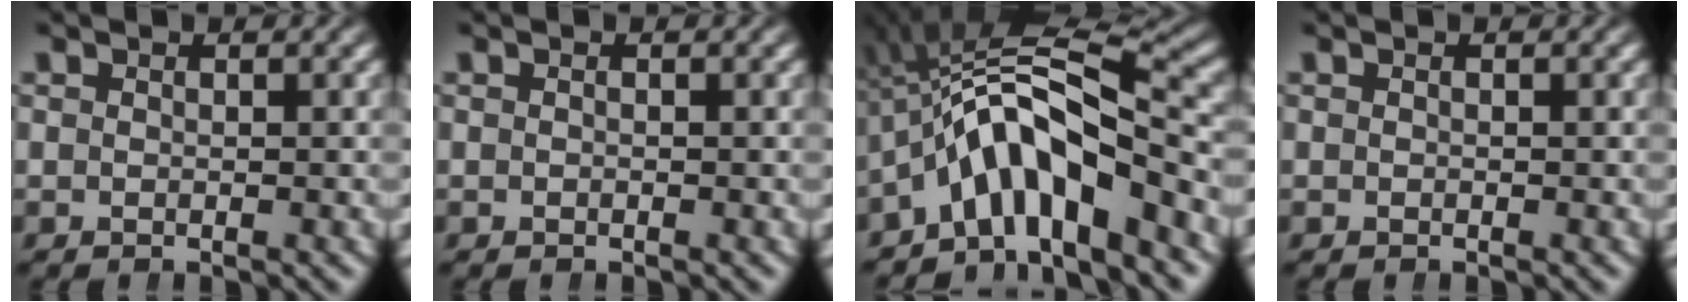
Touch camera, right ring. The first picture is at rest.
{"total": 0.0}
{"total": 11.5, "force": [0.7, 6.5, 9.5], "torque": [-0.189, -0.001, 0.013]}
{"total": 0.0}